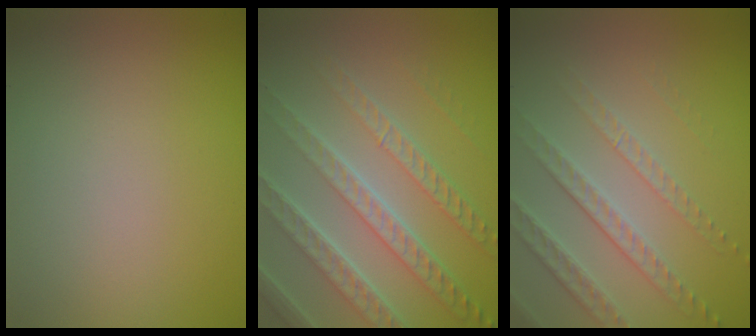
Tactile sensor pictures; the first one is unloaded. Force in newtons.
{"total": 7.8, "press": 5.4, "slide": 5.6}
{"total": 3.4, "press": 3.2, "slide": 1.3}